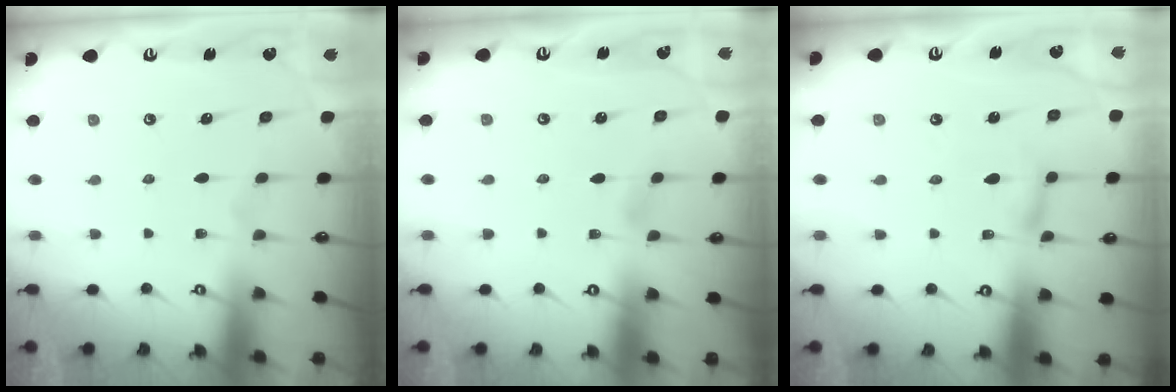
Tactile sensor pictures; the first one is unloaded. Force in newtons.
{"total": 1.6, "press": 1.6, "slide": 0.2}
{"total": 3.5, "press": 3.5, "slide": 0.3}